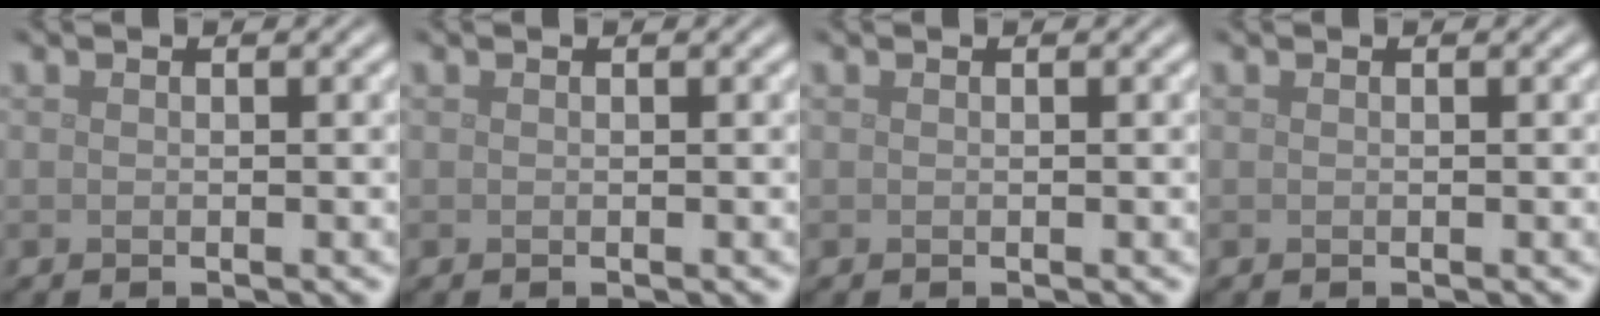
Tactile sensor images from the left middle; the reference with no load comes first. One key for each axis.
{"total": 0.0}
{"total": 0.0}
{"total": 0.0}